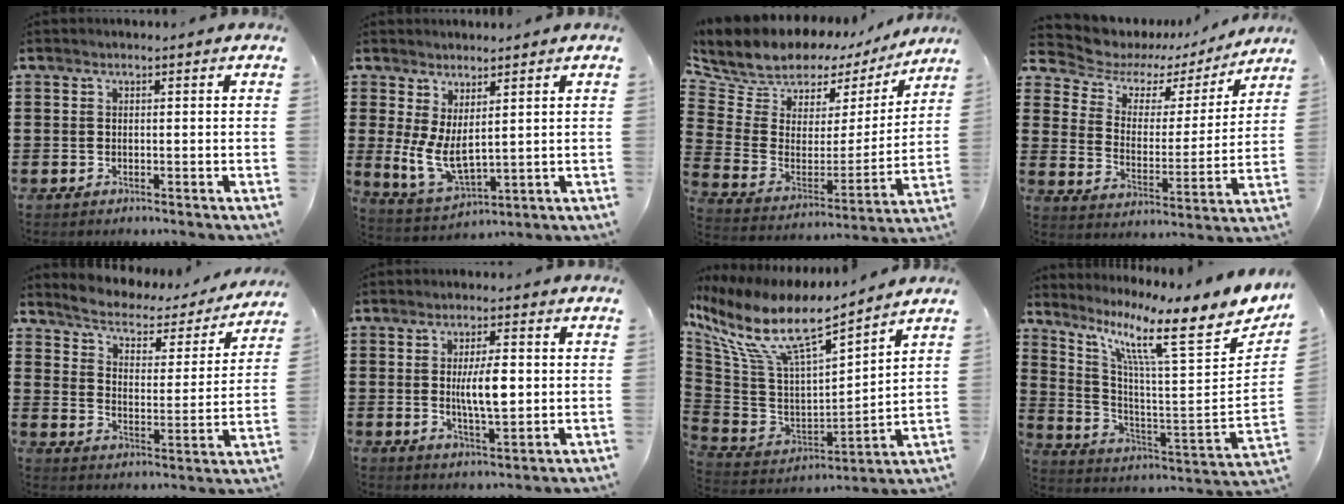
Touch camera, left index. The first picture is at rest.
{"total": 6.2, "force": [1.8, 2.7, 5.3], "torque": [-0.124, -0.013, 0.034]}
{"total": 8.3, "force": [7.2, 4.1, 0.8], "torque": [-0.070, -0.050, 0.128]}
{"total": 5.9, "force": [4.4, 3.5, 1.8], "torque": [-0.065, -0.024, 0.073]}
{"total": 3.3, "force": [3.0, 1.3, 0.5], "torque": [-0.032, -0.025, 0.041]}
{"total": 6.5, "force": [0.4, 2.2, 6.1], "torque": [-0.105, -0.003, -0.001]}
{"total": 12.8, "force": [8.4, 3.4, 9.1], "torque": [-0.210, -0.050, 0.141]}
{"total": 11.2, "force": [7.4, 1.1, 8.4], "torque": [-0.167, -0.071, 0.110]}